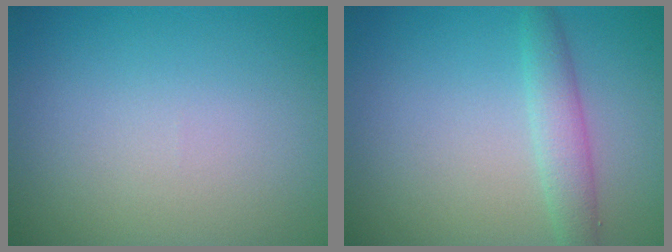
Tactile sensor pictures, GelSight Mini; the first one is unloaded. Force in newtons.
{"total": 2.4, "press": 2.4, "slide": 0.1}